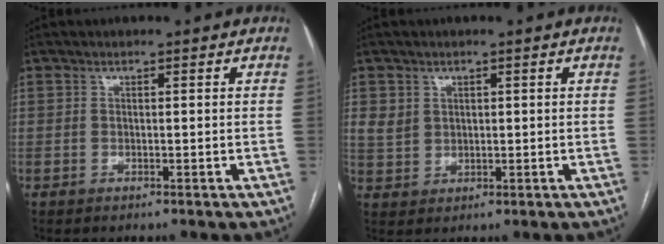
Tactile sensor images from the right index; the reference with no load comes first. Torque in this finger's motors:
{"motor_torque": [0.13, 0.12, 0.04, 0.01]}